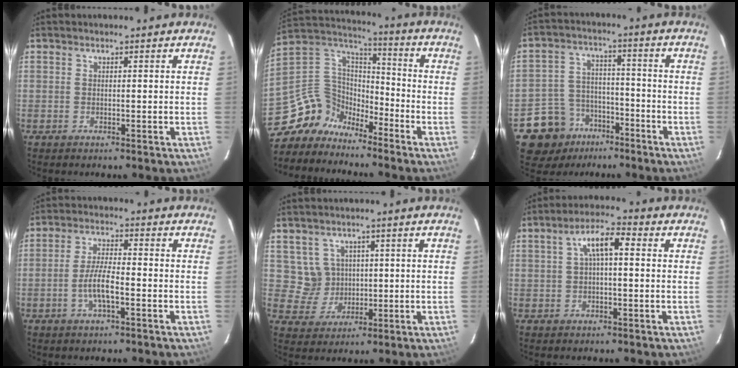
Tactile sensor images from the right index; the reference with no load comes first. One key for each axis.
{"total": 10.0, "fx": -8.6, "fy": 4.9, "fz": 1.3, "tx": -0.049, "ty": 0.046, "tz": -0.182}
{"total": 11.6, "fx": -7.2, "fy": 8.8, "fz": 2.5, "tx": -0.084, "ty": 0.033, "tz": -0.104}
{"total": 5.5, "fx": -2.2, "fy": 1.1, "fz": 4.9, "tx": -0.101, "ty": 0.003, "tz": -0.044}
{"total": 5.2, "fx": 1.3, "fy": 5.0, "fz": 0.7, "tx": -0.016, "ty": 0.012, "tz": 0.037}
{"total": 5.7, "fx": 0.8, "fy": 2.0, "fz": 5.3, "tx": -0.100, "ty": 0.020, "tz": 0.017}